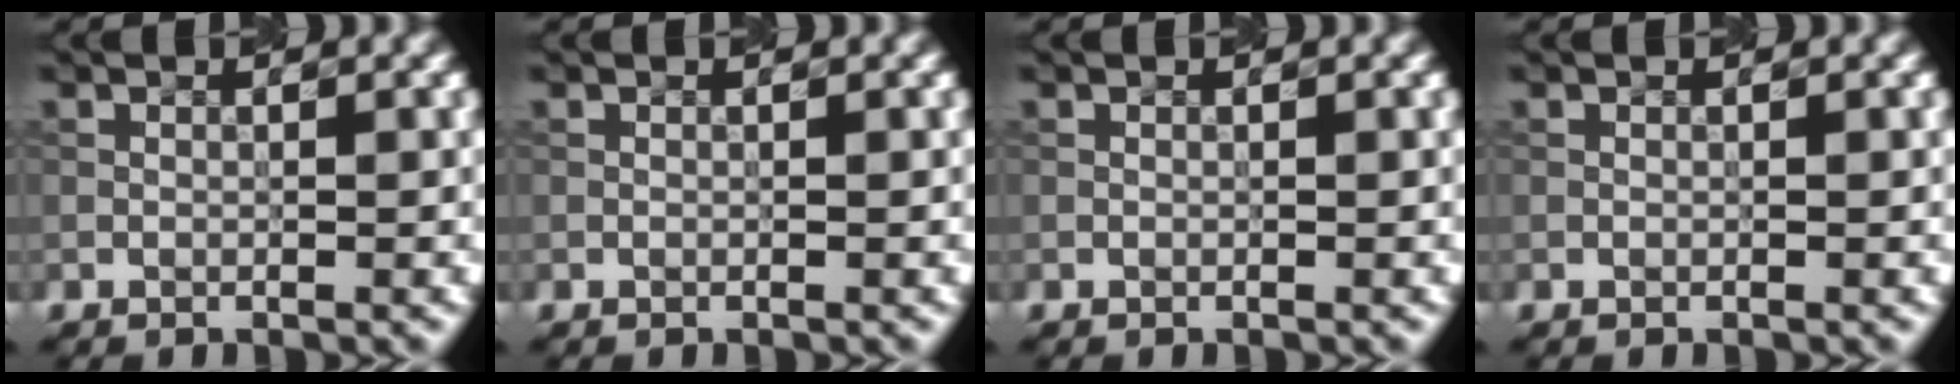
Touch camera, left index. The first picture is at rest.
{"total": 0.0}
{"total": 0.0}
{"total": 0.0}